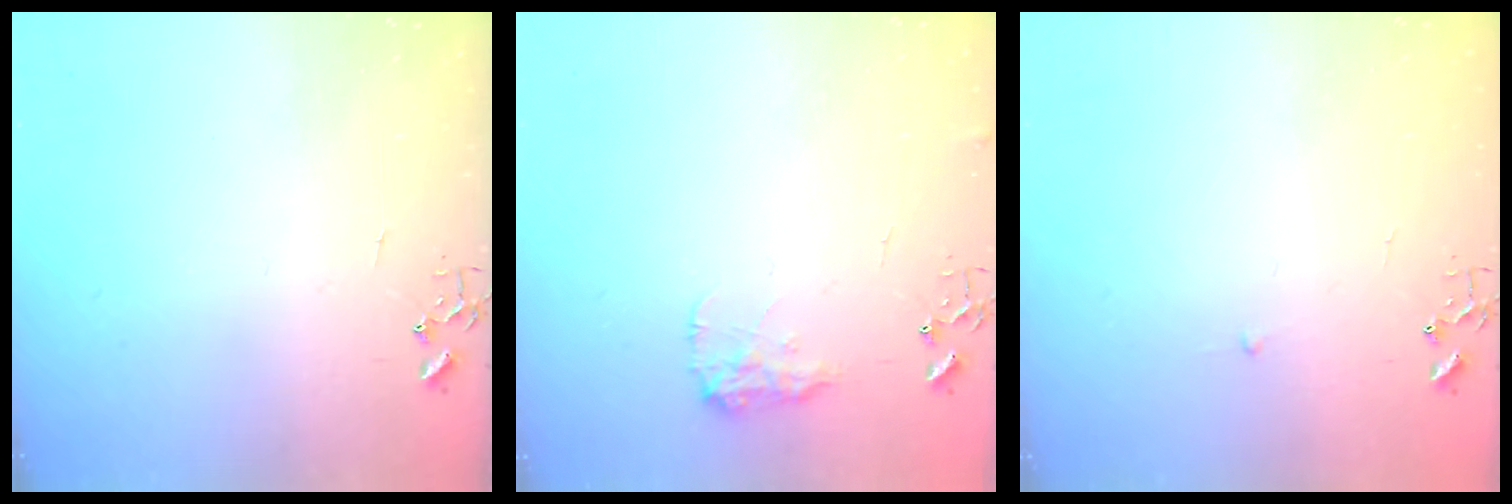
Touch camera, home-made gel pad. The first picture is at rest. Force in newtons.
{"total": 8.7, "press": 8.6, "slide": 0.5}
{"total": 2.3, "press": 2.3, "slide": 0.3}